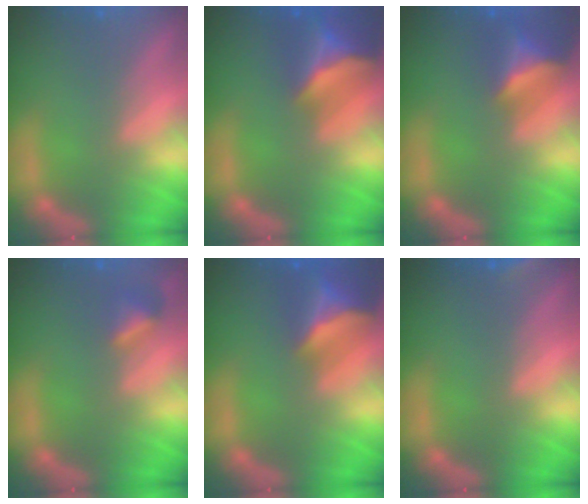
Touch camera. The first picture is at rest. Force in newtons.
{"total": 8.0}
{"total": 5.5}
{"total": 1.9}
{"total": 7.0}
{"total": 1.9}